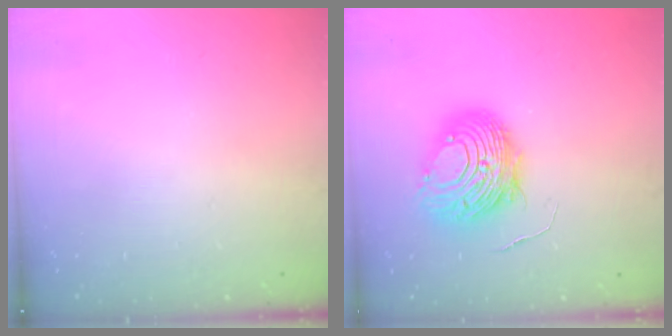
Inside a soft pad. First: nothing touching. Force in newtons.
{"total": 11.4, "press": 11.3, "slide": 0.8}